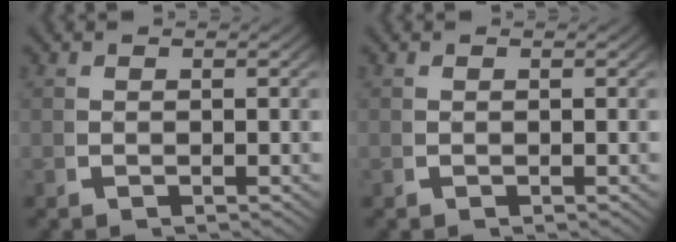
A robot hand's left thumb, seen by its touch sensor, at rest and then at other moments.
{"total": 0.0}